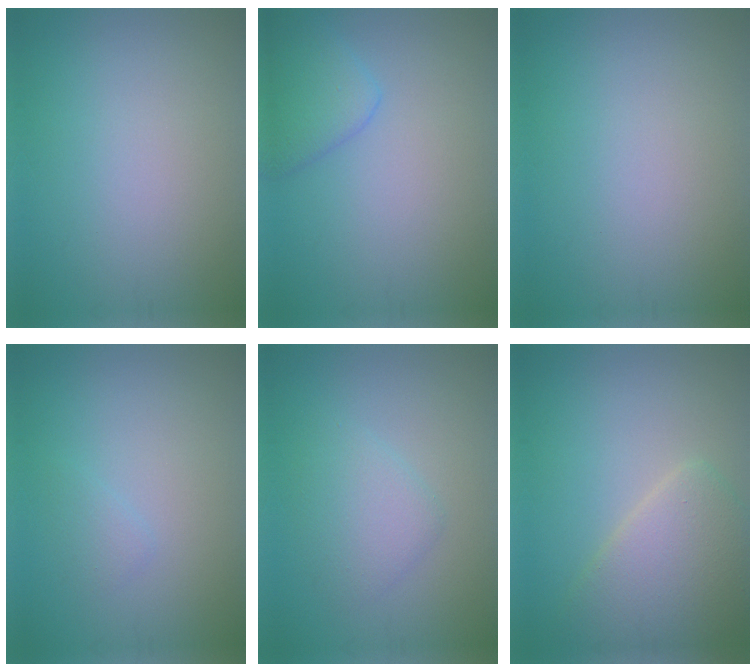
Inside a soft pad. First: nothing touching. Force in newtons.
{"total": 2.9, "press": 2.9, "slide": 0.2}
{"total": 0.0}
{"total": 0.9, "press": 0.9, "slide": 0.0}
{"total": 2.7, "press": 2.7, "slide": 0.0}
{"total": 5.4, "press": 5.3, "slide": 0.4}